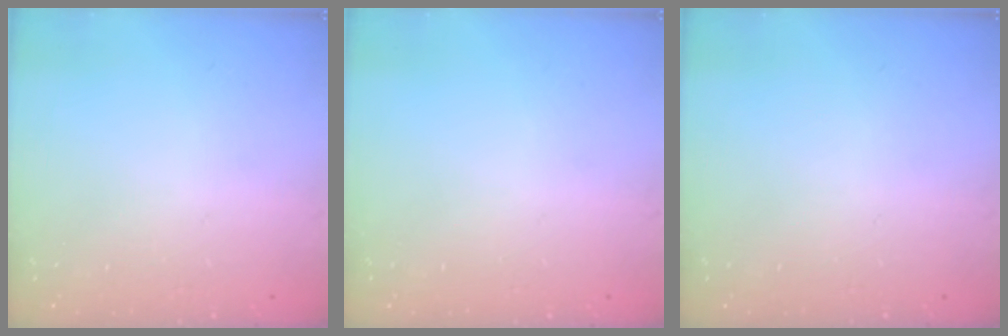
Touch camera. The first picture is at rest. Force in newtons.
{"total": 0.0}
{"total": 0.0}